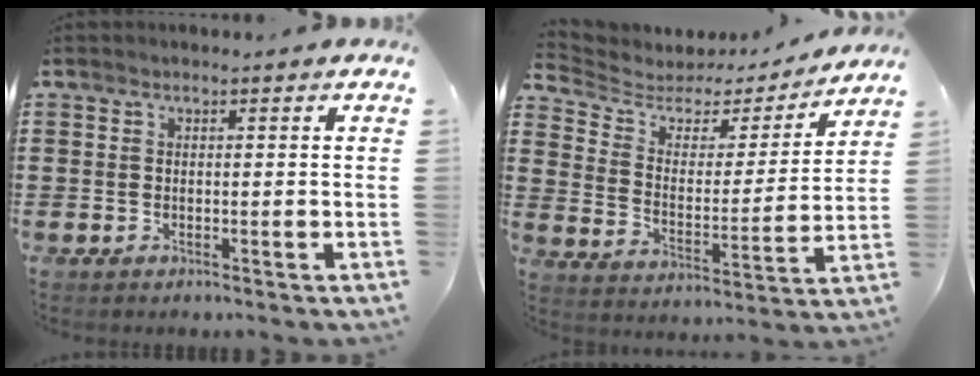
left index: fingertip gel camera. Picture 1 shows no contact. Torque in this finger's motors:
{"motor_torque": [1.06, -1.08, 0.14, 0.00]}